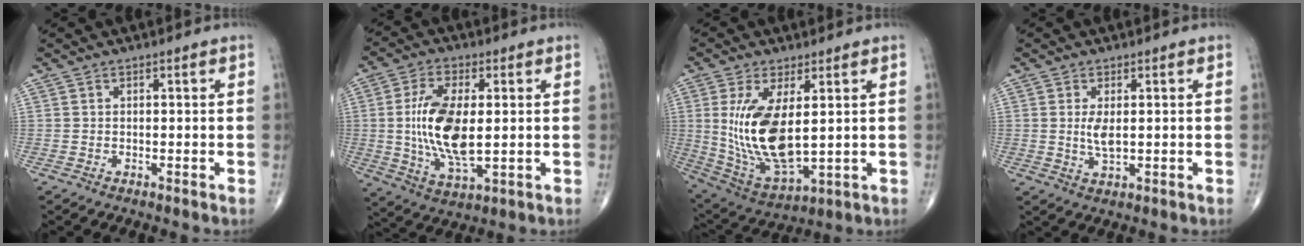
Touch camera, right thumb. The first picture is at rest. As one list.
[{"total": 14.3, "force": [0.5, 6.2, 12.9], "torque": [-0.256, -0.014, 0.014]}, {"total": 15.9, "force": [2.0, 6.9, 14.3], "torque": [-0.282, -0.025, 0.058]}, {"total": 2.2, "force": [0.4, 0.9, 2.0], "torque": [-0.038, -0.006, 0.010]}]